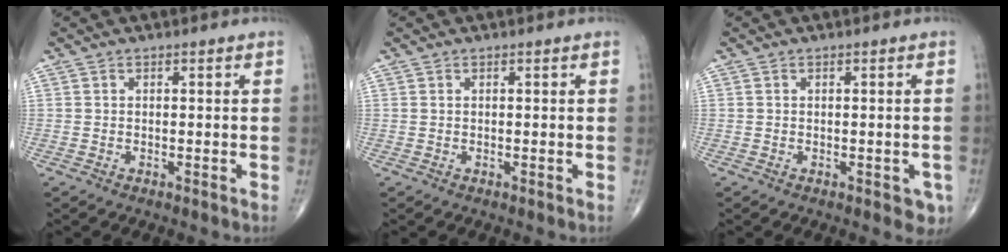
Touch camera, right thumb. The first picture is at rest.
{"total": 0.0}
{"total": 2.8, "force": [-1.0, 1.5, 2.1], "torque": [-0.003, 0.002, -0.010]}